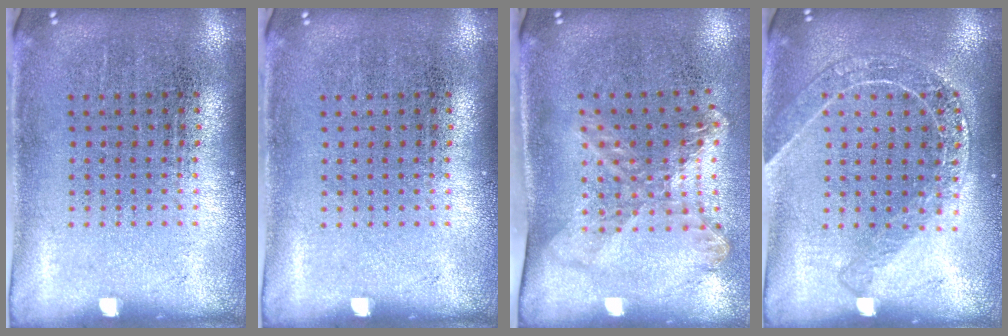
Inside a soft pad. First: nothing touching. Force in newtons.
{"total": 0.0}
{"total": 1.8, "press": 1.3, "slide": 1.2}
{"total": 1.6, "press": 1.5, "slide": 0.5}